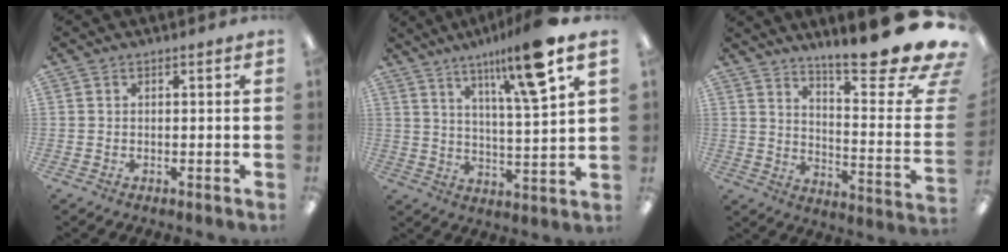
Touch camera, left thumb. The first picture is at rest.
{"total": 14.7, "force": [9.6, 1.8, 11.0], "torque": [-0.179, -0.040, 0.144]}
{"total": 14.5, "force": [12.0, 0.4, 8.2], "torque": [-0.113, -0.119, 0.187]}